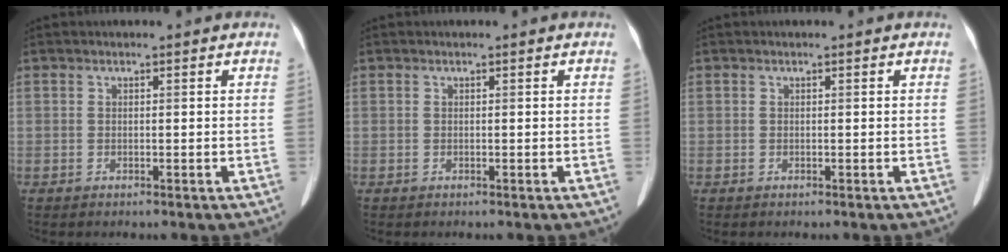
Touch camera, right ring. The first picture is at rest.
{"total": 0.0}
{"total": 0.0}